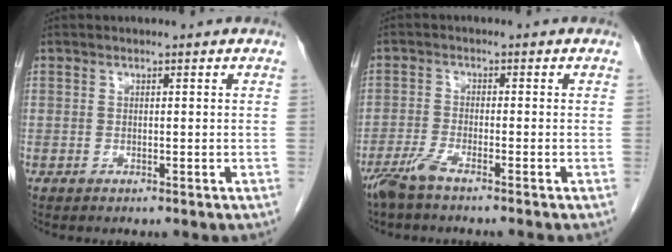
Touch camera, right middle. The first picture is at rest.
{"total": 3.6, "force": [-2.9, -0.3, 2.1], "torque": [-0.048, -0.007, -0.065]}